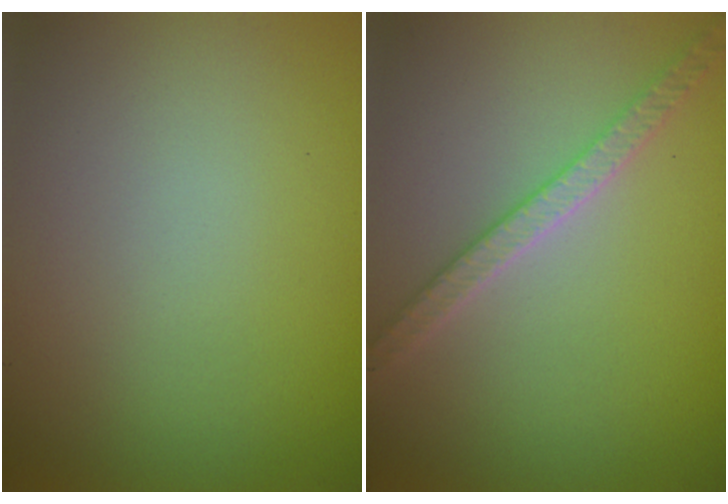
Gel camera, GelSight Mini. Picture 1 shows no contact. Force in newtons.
{"total": 2.9, "press": 2.8, "slide": 0.6}